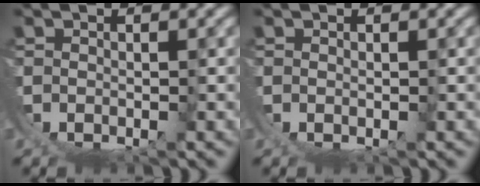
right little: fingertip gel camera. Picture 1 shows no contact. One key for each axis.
{"total": 0.9, "fx": 0.4, "fy": -0.8, "fz": 0.0, "tx": 0.006, "ty": 0.001, "tz": 0.009}